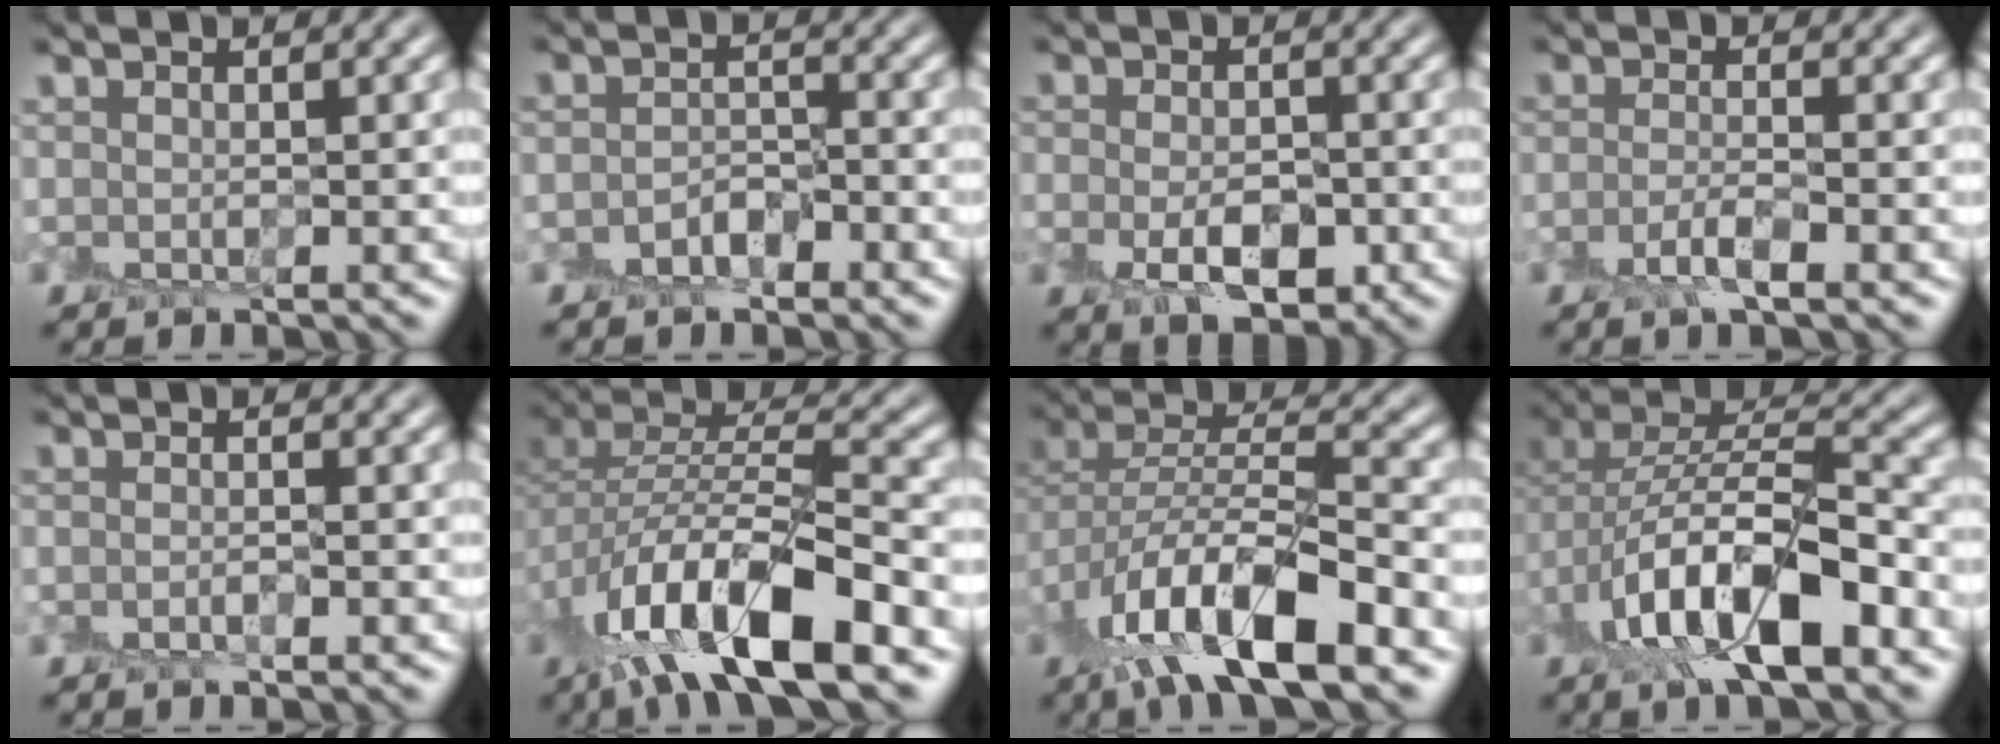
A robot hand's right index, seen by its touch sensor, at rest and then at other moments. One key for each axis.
{"total": 2.1, "fx": -1.7, "fy": 1.0, "fz": 0.9, "tx": -0.016, "ty": 0.004, "tz": -0.035}
{"total": 4.4, "fx": -2.0, "fy": 2.4, "fz": 3.2, "tx": -0.052, "ty": -0.006, "tz": -0.039}
{"total": 2.3, "fx": -1.7, "fy": 0.2, "fz": 1.5, "tx": -0.030, "ty": 0.001, "tz": -0.040}
{"total": 1.1, "fx": -1.0, "fy": 0.0, "fz": 0.4, "tx": -0.006, "ty": 0.000, "tz": -0.022}
{"total": 12.3, "fx": -7.2, "fy": 4.2, "fz": 9.0, "tx": -0.169, "ty": 0.000, "tz": -0.145}
{"total": 11.2, "fx": -6.6, "fy": 4.2, "fz": 8.1, "tx": -0.151, "ty": -0.002, "tz": -0.126}
{"total": 11.2, "fx": -4.8, "fy": 5.0, "fz": 8.8, "tx": -0.161, "ty": 0.006, "tz": -0.092}